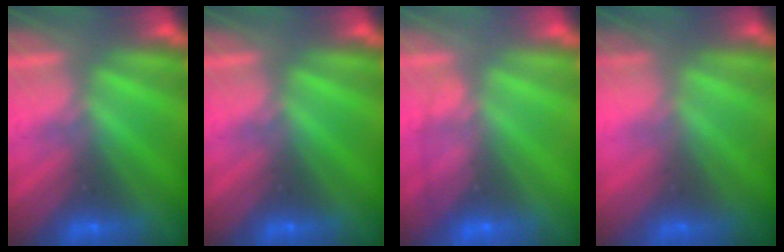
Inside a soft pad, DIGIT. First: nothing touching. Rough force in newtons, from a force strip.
{"total": 0.0}
{"total": 1.7}
{"total": 2.4}